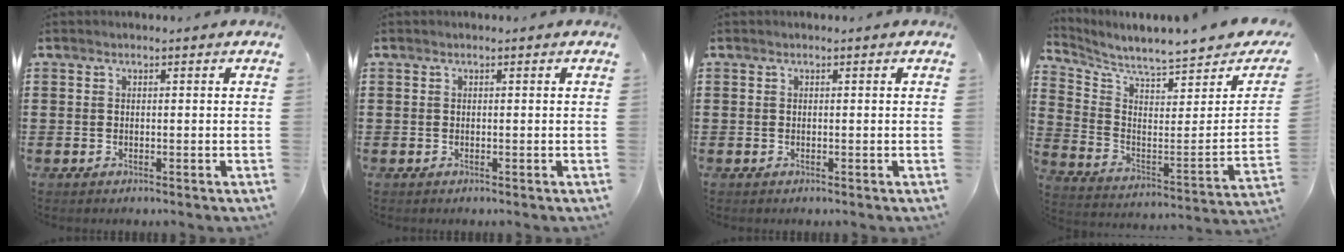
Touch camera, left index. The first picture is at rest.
{"total": 0.0}
{"total": 0.0}
{"total": 5.7, "force": [5.2, -0.5, 2.2], "torque": [-0.072, -0.061, 0.082]}